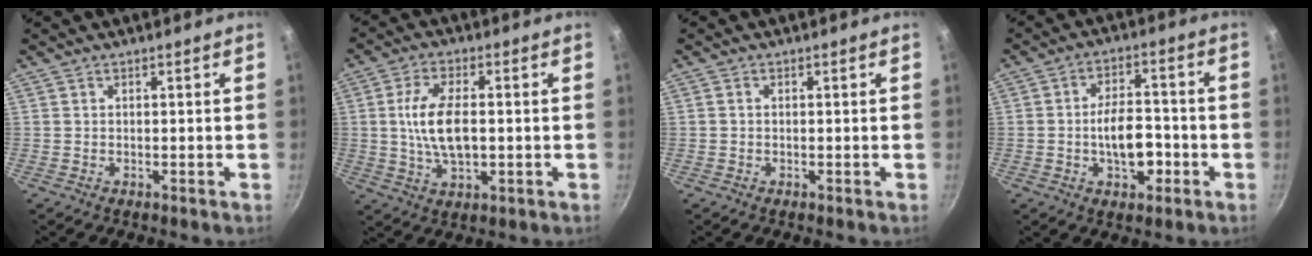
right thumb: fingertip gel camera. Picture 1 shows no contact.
{"total": 10.3, "force": [0.2, 5.1, 9.0], "torque": [-0.168, 0.008, 0.004]}
{"total": 0.6, "force": [-0.1, 0.5, 0.3], "torque": [-0.004, 0.004, -0.003]}
{"total": 9.5, "force": [-2.5, 5.3, 7.5], "torque": [-0.095, 0.026, -0.042]}